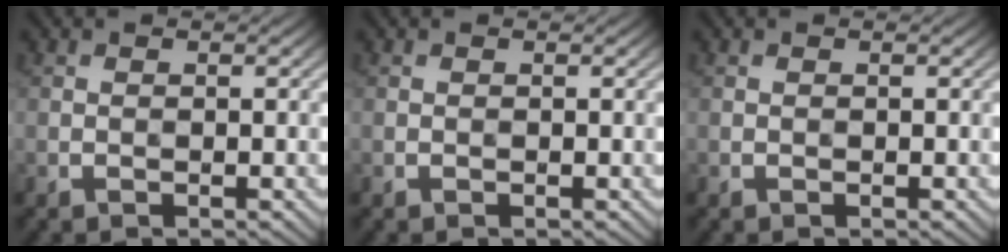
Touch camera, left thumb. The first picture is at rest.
{"total": 0.0}
{"total": 0.0}